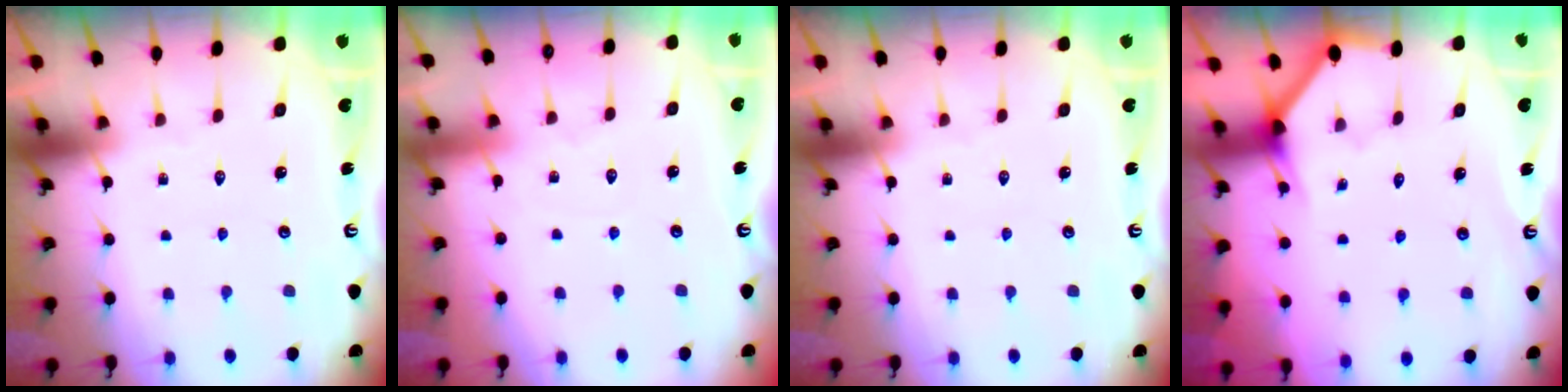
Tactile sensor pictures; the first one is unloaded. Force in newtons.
{"total": 3.1, "press": 3.1, "slide": 0.4}
{"total": 0.0}
{"total": 3.3, "press": 3.3, "slide": 0.2}